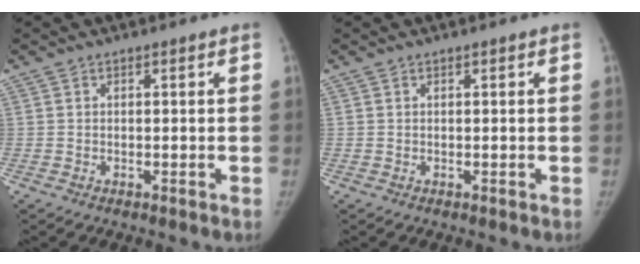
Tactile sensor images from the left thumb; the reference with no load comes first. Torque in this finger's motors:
{"motor_torque": [0.30, -0.03, 0.17, -0.65, 0.04]}